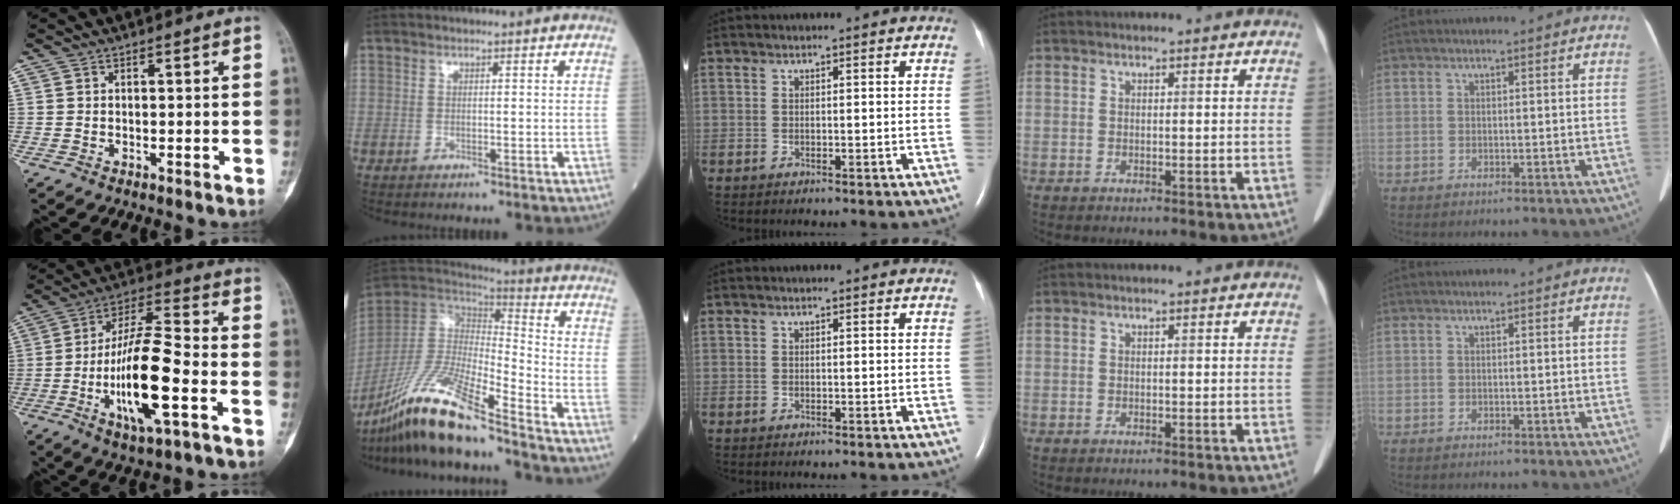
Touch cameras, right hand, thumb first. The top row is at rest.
{"thumb": {"total": 16.4, "force": [-4.7, 4.4, 15.1], "torque": [-0.280, 0.024, -0.082]}, "index": {"total": 17.2, "force": [-13.0, 1.3, 11.1], "torque": [-0.238, -0.025, -0.245]}}